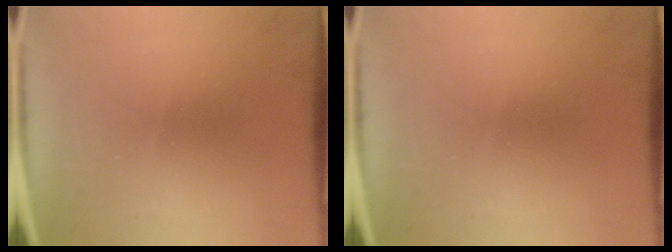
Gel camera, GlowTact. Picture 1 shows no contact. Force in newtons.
{"total": 0.0}